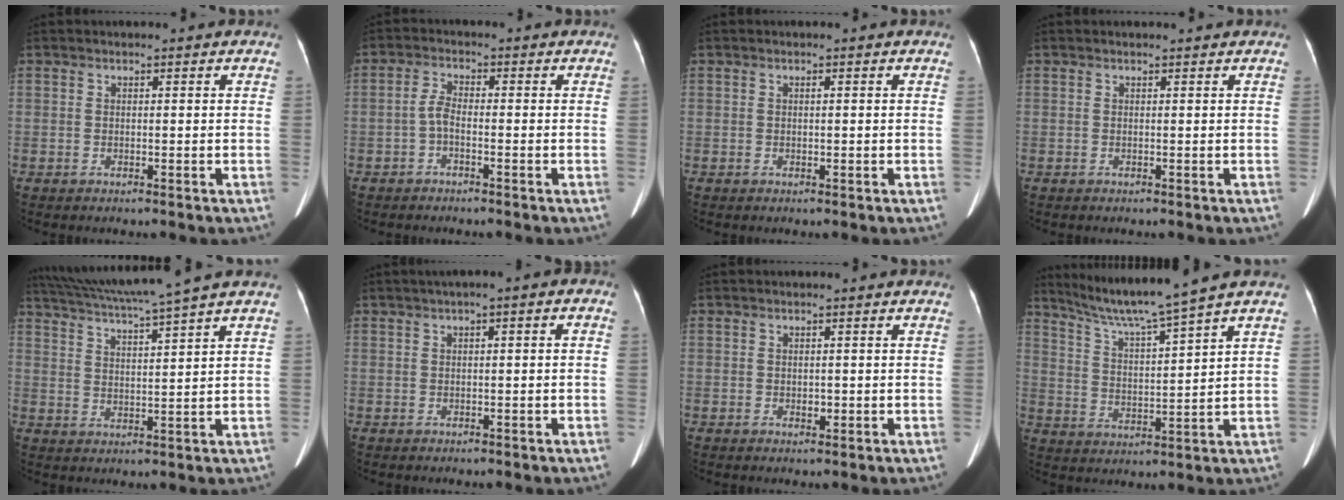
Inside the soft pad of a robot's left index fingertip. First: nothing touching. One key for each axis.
{"total": 2.5, "fx": -1.1, "fy": 1.0, "fz": 2.0, "tx": -0.044, "ty": 0.005, "tz": -0.023}
{"total": 0.0}
{"total": 0.9, "fx": 0.8, "fy": 0.3, "fz": 0.2, "tx": -0.008, "ty": 0.015, "tz": 0.008}
{"total": 11.5, "fx": 9.9, "fy": -2.3, "fz": 5.3, "tx": -0.100, "ty": 0.002, "tz": 0.158}
{"total": 3.3, "fx": 0.8, "fy": 0.5, "fz": 3.1, "tx": -0.040, "ty": 0.015, "tz": 0.006}
{"total": 0.8, "fx": -0.1, "fy": 0.6, "fz": 0.4, "tx": -0.007, "ty": -0.001, "tz": -0.002}
{"total": 9.6, "fx": 8.1, "fy": -2.6, "fz": 4.5, "tx": -0.082, "ty": -0.007, "tz": 0.152}